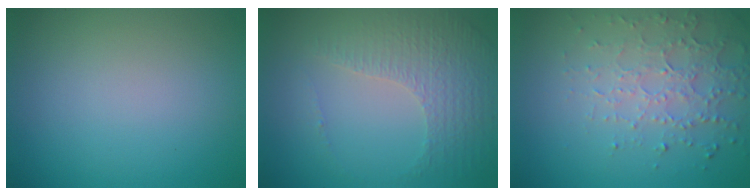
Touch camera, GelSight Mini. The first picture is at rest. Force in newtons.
{"total": 4.3, "press": 3.0, "slide": 3.1}
{"total": 4.7, "press": 3.4, "slide": 3.3}